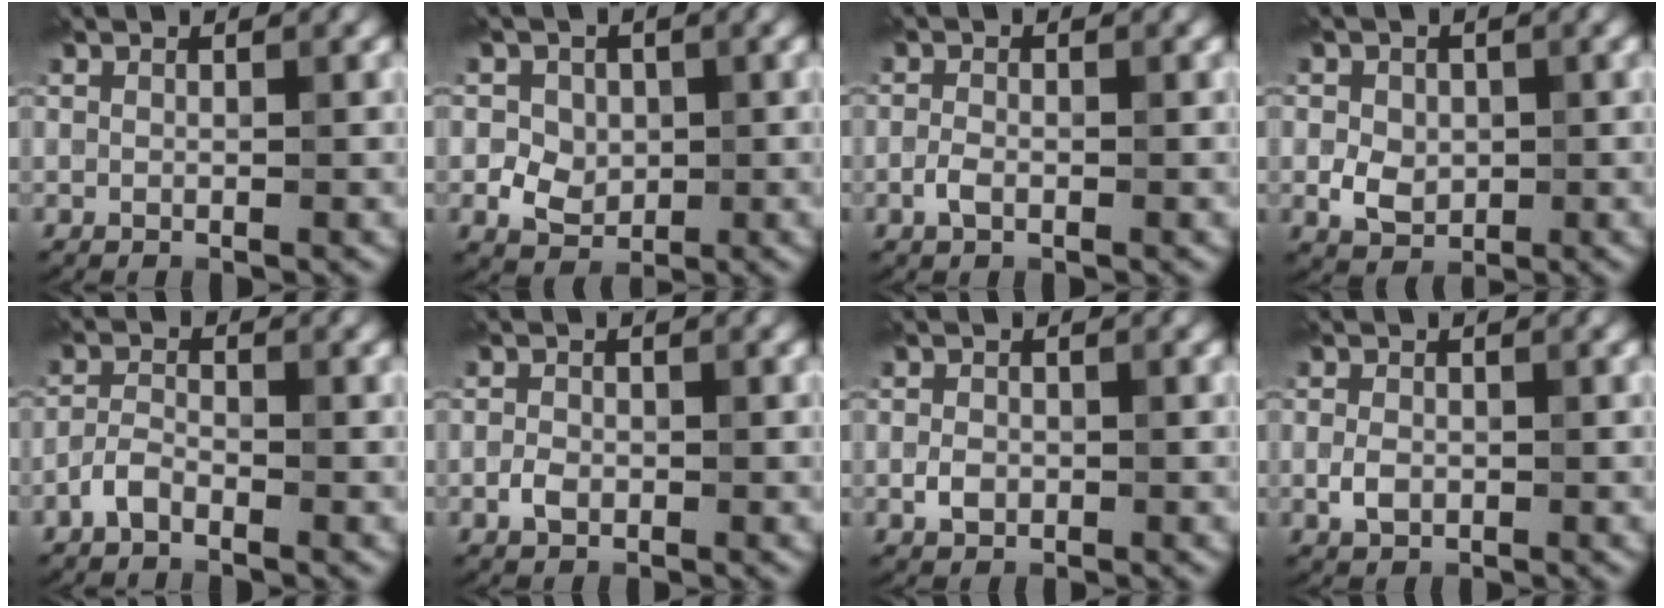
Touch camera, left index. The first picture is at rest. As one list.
[{"total": 3.5, "force": [0.2, 3.0, 1.8], "torque": [-0.013, 0.009, -0.004]}, {"total": 1.4, "force": [-0.6, 0.8, 1.0], "torque": [-0.020, 0.001, -0.016]}, {"total": 3.0, "force": [-0.1, 2.5, 1.7], "torque": [-0.031, -0.003, -0.005]}, {"total": 1.9, "force": [-1.4, 0.8, 1.1], "torque": [-0.022, 0.006, -0.034]}, {"total": 1.6, "force": [-0.6, 1.2, 0.9], "torque": [-0.017, 0.001, -0.015]}, {"total": 1.8, "force": [-0.5, 1.4, 1.0], "torque": [-0.017, 0.000, -0.014]}, {"total": 1.9, "force": [-0.4, 1.4, 1.2], "torque": [-0.025, -0.002, -0.010]}]